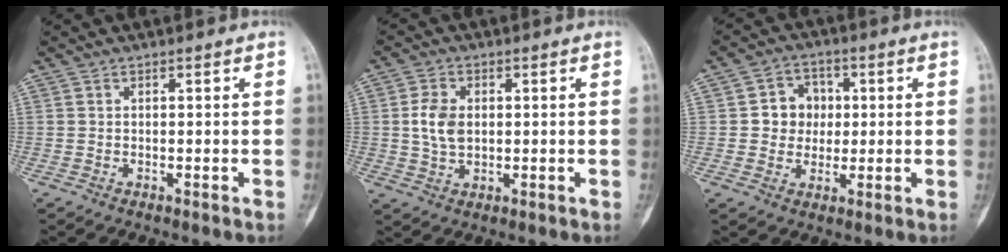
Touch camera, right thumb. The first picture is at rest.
{"total": 6.0, "force": [0.6, 4.1, 4.4], "torque": [-0.081, 0.000, 0.012]}
{"total": 7.1, "force": [0.6, 6.3, 3.0], "torque": [-0.003, 0.009, 0.005]}